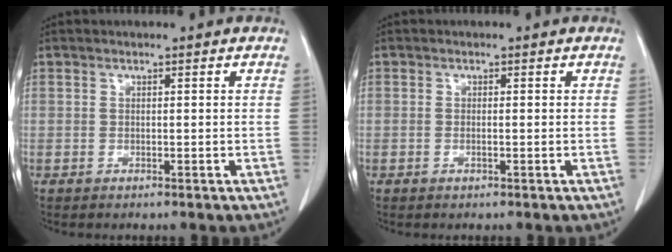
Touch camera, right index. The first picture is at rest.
{"total": 0.6, "force": [-0.1, 0.1, 0.5], "torque": [-0.011, -0.001, -0.001]}